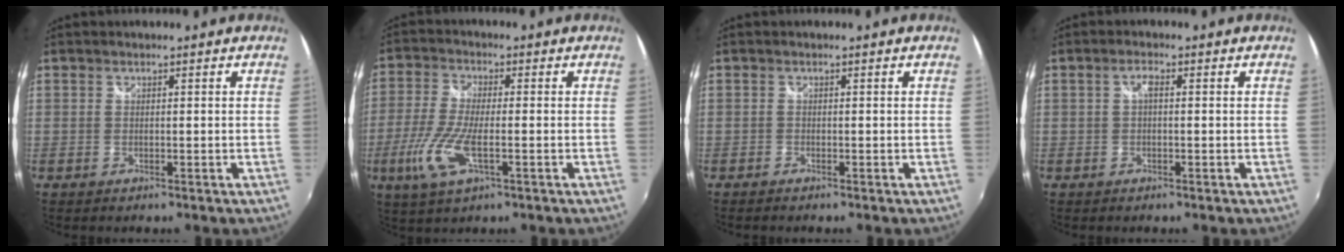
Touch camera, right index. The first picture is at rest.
{"total": 9.8, "force": [-3.4, 3.0, 8.7], "torque": [-0.196, -0.014, -0.068]}
{"total": 0.7, "force": [-0.6, 0.0, 0.3], "torque": [-0.008, -0.001, -0.013]}
{"total": 1.6, "force": [0.1, 0.5, 1.5], "torque": [-0.029, 0.007, -0.001]}